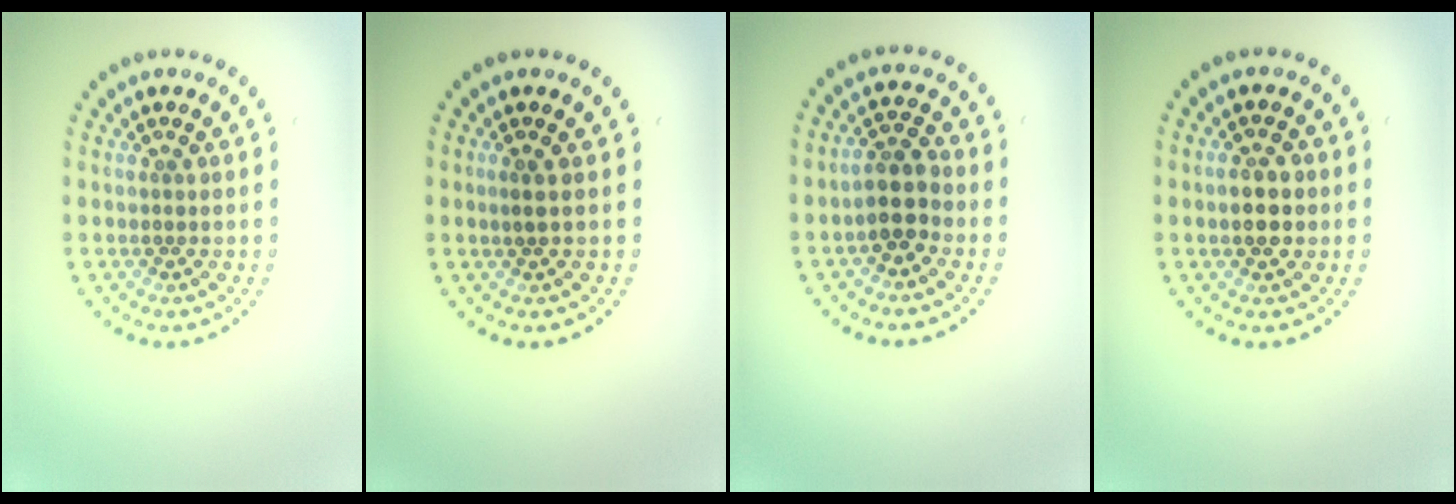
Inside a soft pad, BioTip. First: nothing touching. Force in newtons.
{"total": 0.8, "press": 0.7, "slide": 0.4}
{"total": 2.8, "press": 2.5, "slide": 1.1}
{"total": 2.3, "press": 2.2, "slide": 0.2}